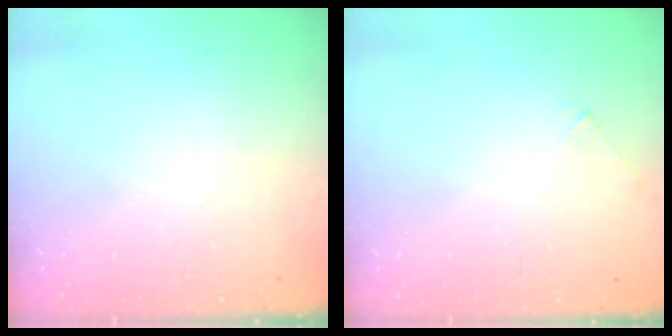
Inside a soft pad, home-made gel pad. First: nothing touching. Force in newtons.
{"total": 2.3, "press": 2.3, "slide": 0.5}